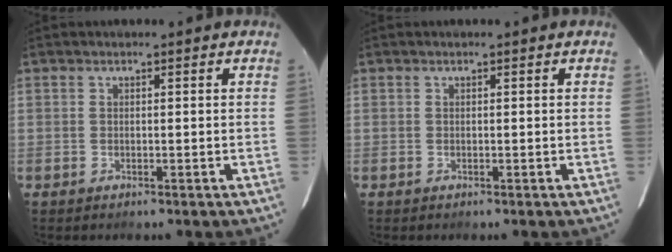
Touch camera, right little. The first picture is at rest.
{"total": 0.0}